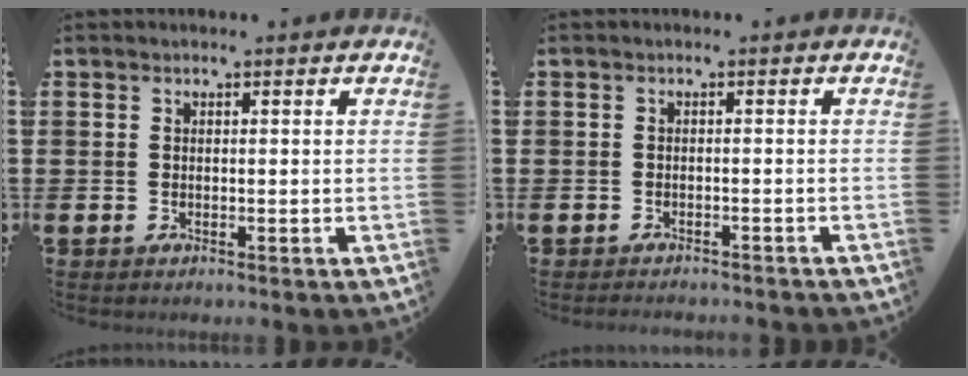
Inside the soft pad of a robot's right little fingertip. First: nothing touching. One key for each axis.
{"total": 0.9, "fx": -0.9, "fy": -0.1, "fz": 0.0, "tx": -0.001, "ty": 0.000, "tz": -0.019}